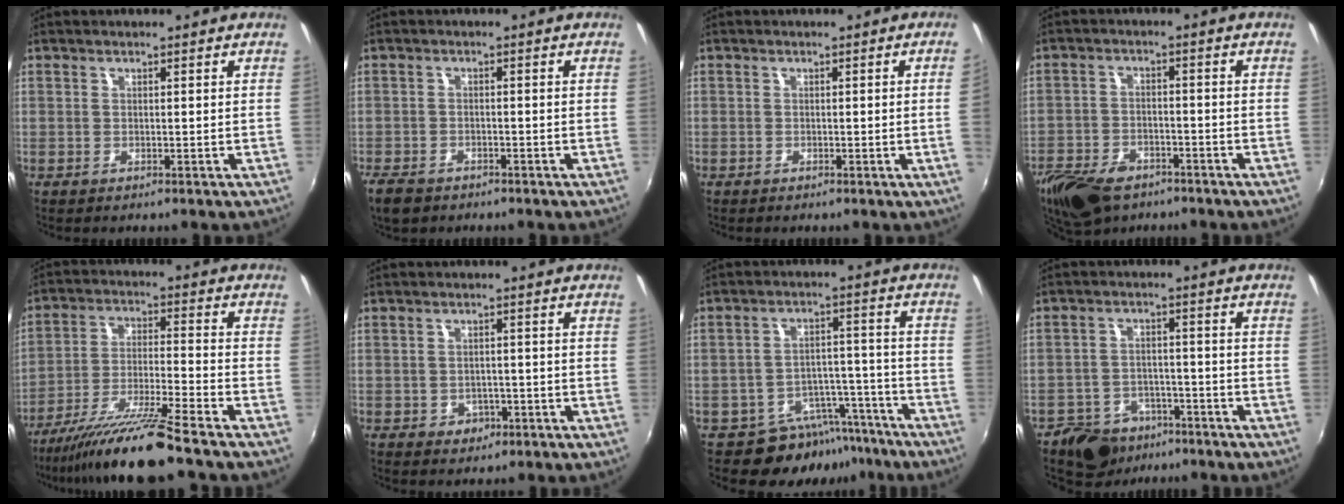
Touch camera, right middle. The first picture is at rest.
{"total": 5.5, "force": [-4.1, 2.8, 2.3], "torque": [-0.070, -0.014, -0.078]}
{"total": 1.8, "force": [-0.1, -1.1, 1.5], "torque": [-0.019, -0.011, 0.003]}
{"total": 12.6, "force": [-8.7, 6.8, 6.1], "torque": [-0.156, -0.018, -0.153]}
{"total": 13.2, "force": [-11.1, -1.9, 6.8], "torque": [-0.138, -0.016, -0.200]}
{"total": 3.0, "force": [-1.1, 2.7, 0.8], "torque": [-0.020, 0.002, -0.010]}
{"total": 10.3, "force": [-8.2, 5.8, 2.5], "torque": [-0.035, 0.034, -0.100]}
{"total": 8.7, "force": [-6.4, 5.5, 1.8], "torque": [-0.048, 0.020, -0.094]}